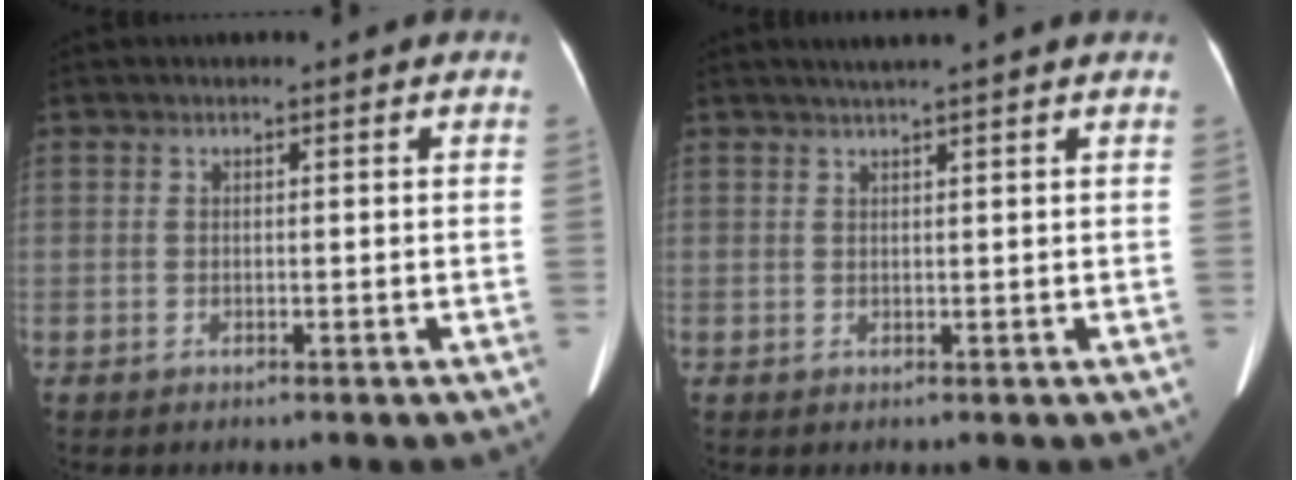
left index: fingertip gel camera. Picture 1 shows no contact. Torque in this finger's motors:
{"motor_torque": [0.38, -0.19, -0.01, 0.04]}